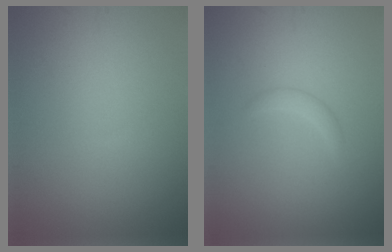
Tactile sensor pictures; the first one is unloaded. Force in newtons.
{"total": 1.0, "press": 1.0, "slide": 0.0}